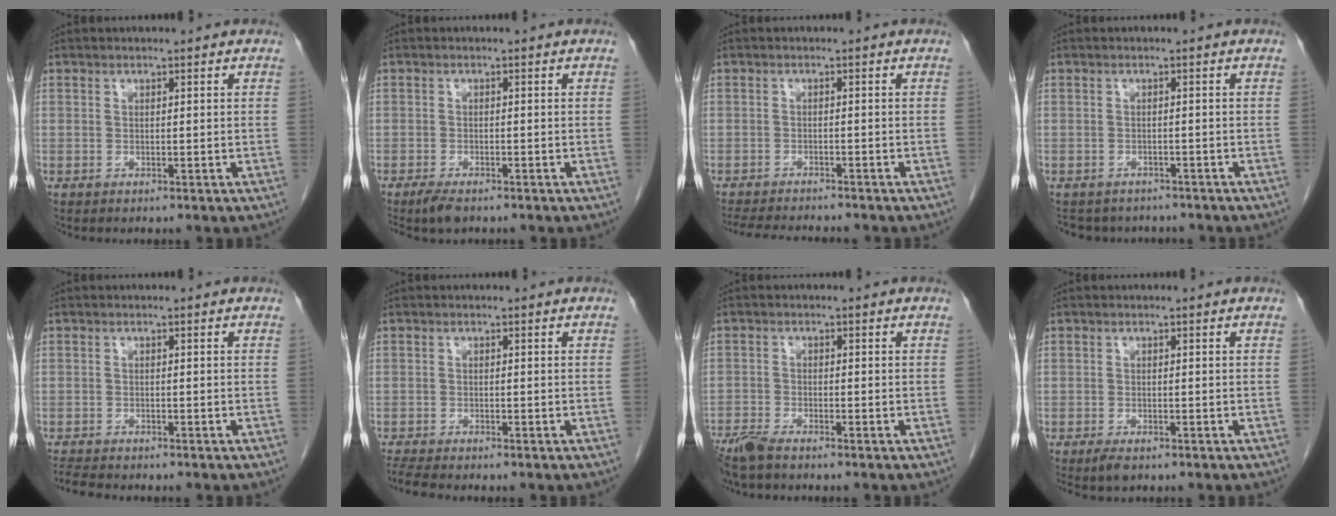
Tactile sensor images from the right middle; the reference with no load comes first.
{"total": 2.9, "force": [-2.2, 0.8, 1.7], "torque": [-0.036, -0.006, -0.036]}
{"total": 9.1, "force": [-8.4, 1.1, 3.2], "torque": [-0.050, -0.009, -0.124]}
{"total": 7.0, "force": [-6.3, 2.9, 1.0], "torque": [-0.012, 0.004, -0.077]}
{"total": 4.0, "force": [-3.8, 0.4, 1.3], "torque": [-0.024, -0.014, -0.063]}
{"total": 3.5, "force": [-3.2, -0.2, 1.2], "torque": [-0.028, -0.016, -0.058]}
{"total": 3.9, "force": [-3.4, 0.4, 2.0], "torque": [-0.042, -0.012, -0.067]}
{"total": 2.1, "force": [-1.5, 0.7, 1.3], "torque": [-0.029, -0.004, -0.023]}